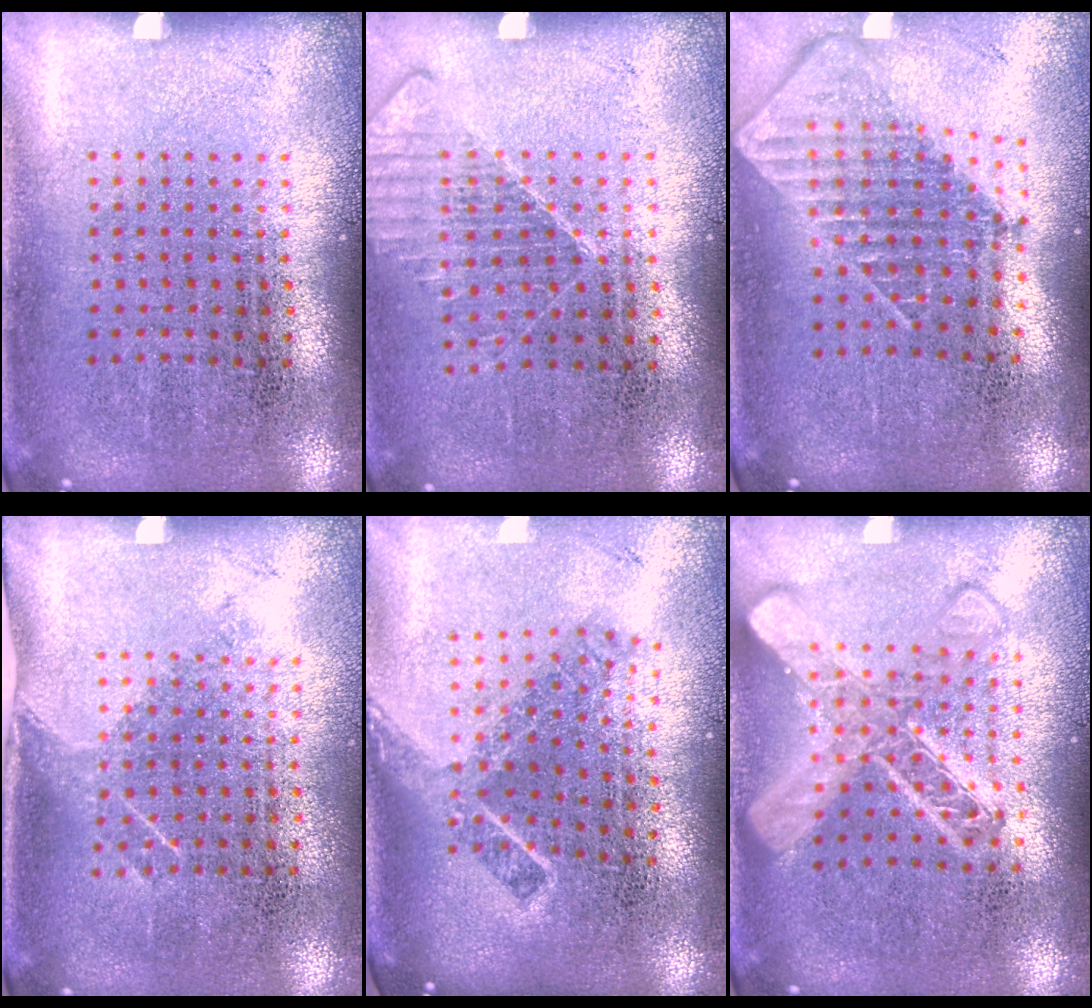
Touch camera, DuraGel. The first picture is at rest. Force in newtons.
{"total": 1.3, "press": 1.3, "slide": 0.3}
{"total": 1.9, "press": 1.5, "slide": 1.2}
{"total": 1.1, "press": 0.8, "slide": 0.7}
{"total": 1.9, "press": 1.4, "slide": 1.4}
{"total": 3.2, "press": 3.1, "slide": 0.6}